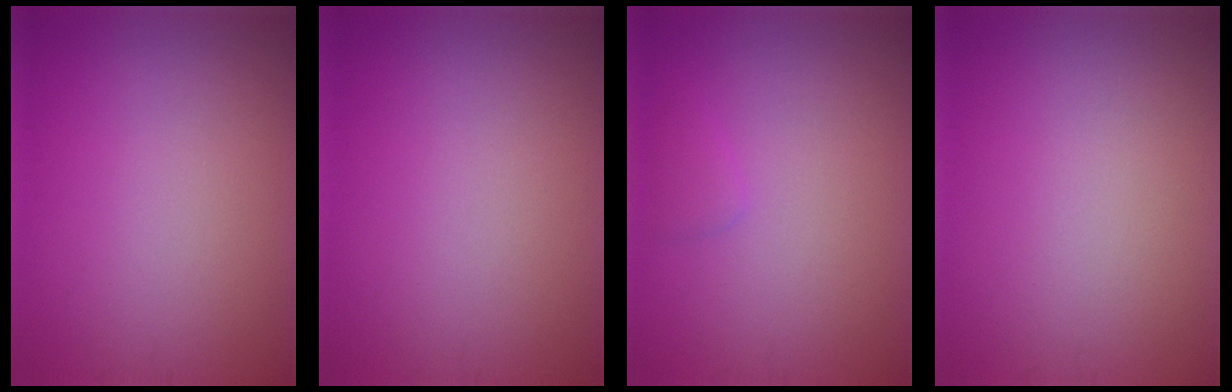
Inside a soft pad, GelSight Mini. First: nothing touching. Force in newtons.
{"total": 0.0}
{"total": 0.9, "press": 0.9, "slide": 0.0}
{"total": 0.0}